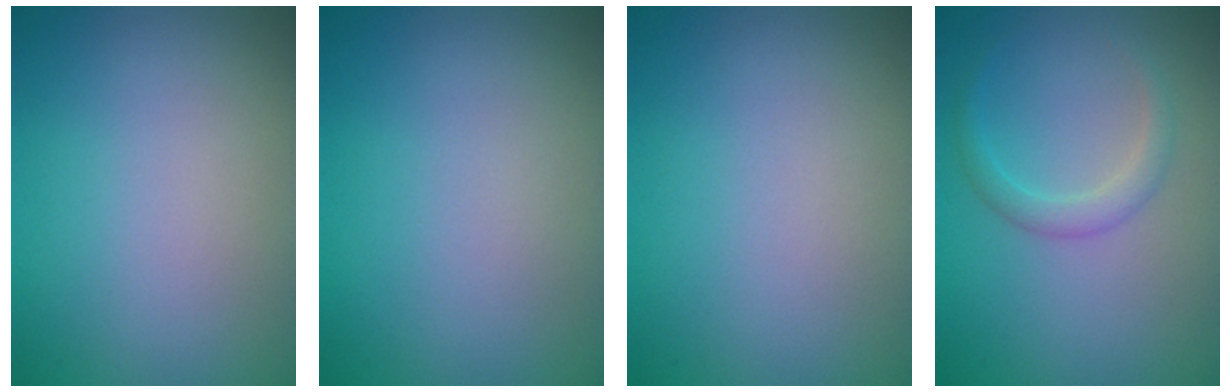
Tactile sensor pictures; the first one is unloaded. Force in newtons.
{"total": 0.0}
{"total": 0.0}
{"total": 1.7, "press": 1.7, "slide": 0.1}